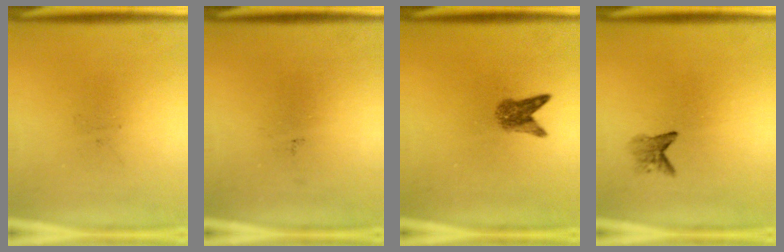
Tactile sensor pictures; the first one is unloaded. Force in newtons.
{"total": 0.0}
{"total": 2.9}
{"total": 1.8}